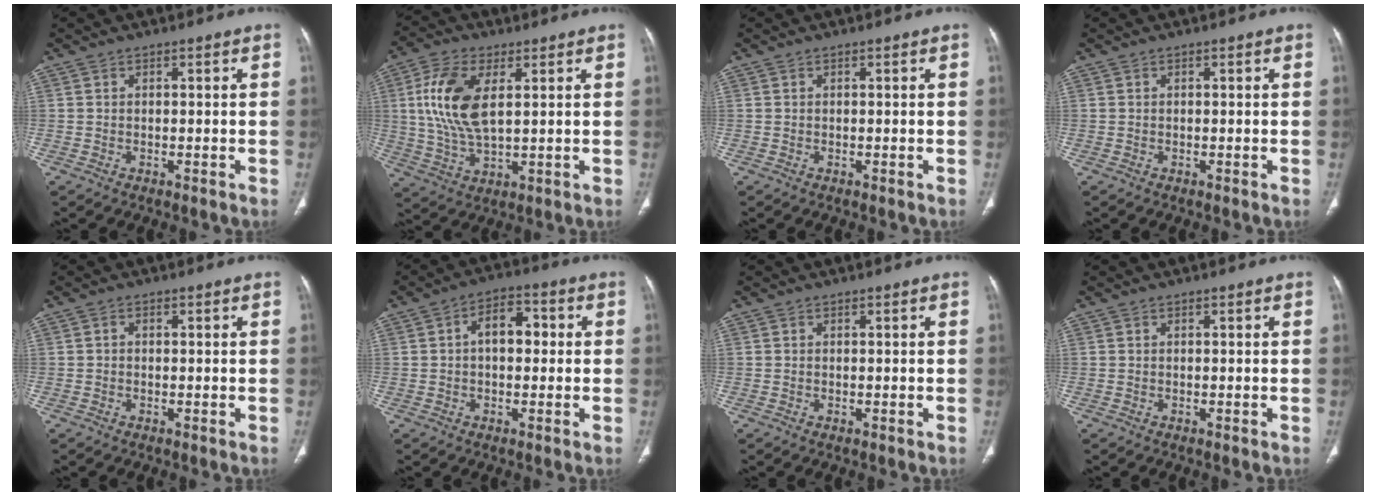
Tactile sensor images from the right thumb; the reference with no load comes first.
{"total": 12.4, "force": [3.0, 6.0, 10.4], "torque": [-0.218, -0.006, 0.059]}
{"total": 0.0}
{"total": 0.0}
{"total": 0.6, "force": [0.0, 0.5, 0.3], "torque": [-0.003, 0.001, -0.004]}
{"total": 6.8, "force": [0.5, 4.3, 5.2], "torque": [-0.060, 0.023, -0.002]}
{"total": 0.0}
{"total": 0.0}